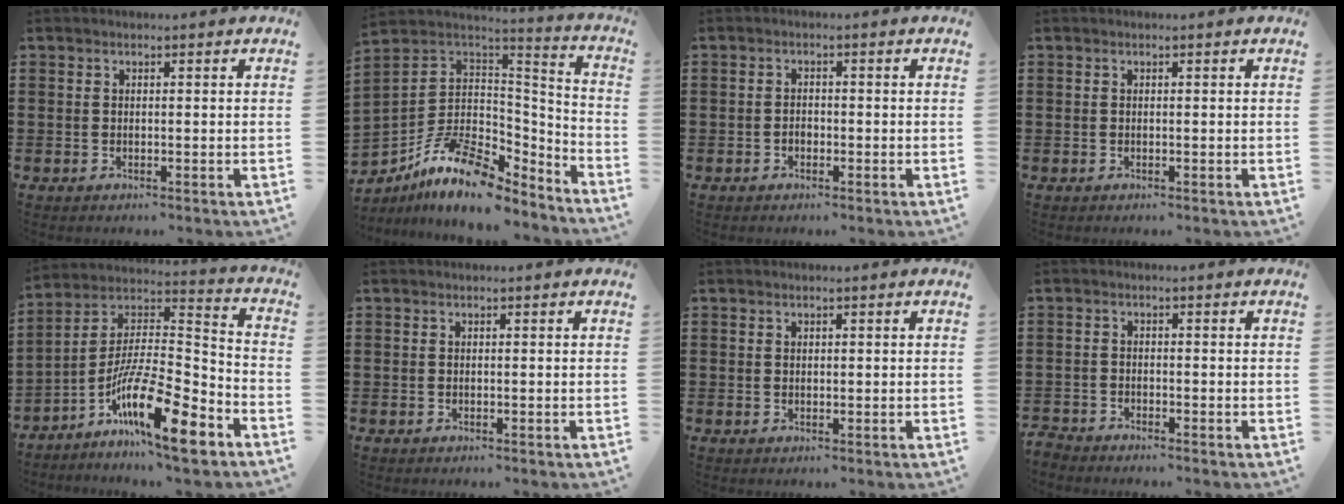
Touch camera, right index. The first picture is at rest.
{"total": 11.4, "force": [-7.4, 5.5, 6.7], "torque": [-0.151, 0.014, -0.140]}
{"total": 1.2, "force": [-0.6, 0.8, 0.7], "torque": [-0.016, 0.000, -0.012]}
{"total": 0.0}
{"total": 15.3, "force": [-9.3, 3.1, 11.8], "torque": [-0.213, 0.012, -0.165]}
{"total": 0.0}
{"total": 0.6, "force": [0.3, 0.4, 0.2], "torque": [-0.005, 0.003, 0.007]}
{"total": 2.0, "force": [-2.0, 0.2, -0.2], "torque": [-0.003, 0.003, -0.045]}